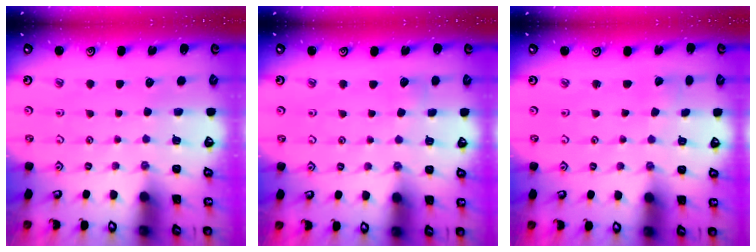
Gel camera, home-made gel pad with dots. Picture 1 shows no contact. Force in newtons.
{"total": 3.4, "press": 3.4, "slide": 0.3}
{"total": 1.5, "press": 1.5, "slide": 0.0}